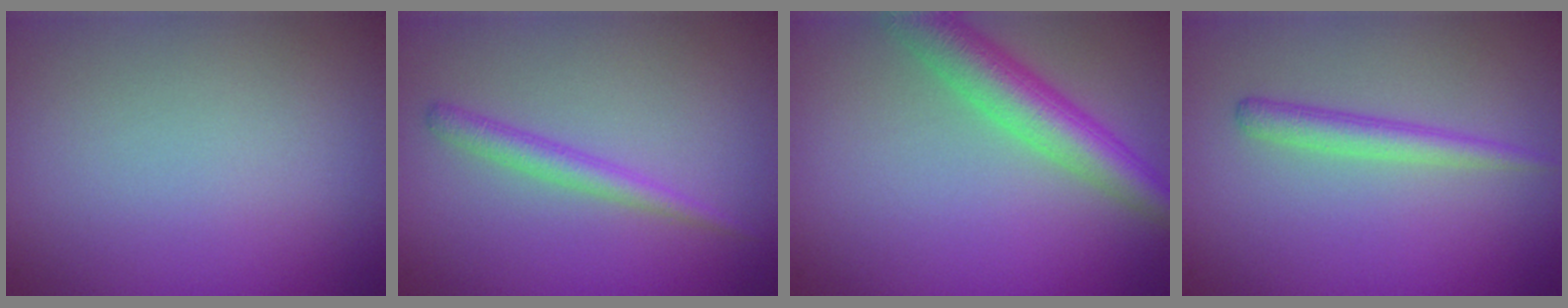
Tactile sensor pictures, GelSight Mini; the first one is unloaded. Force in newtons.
{"total": 1.8, "press": 1.8, "slide": 0.0}
{"total": 5.3, "press": 5.3, "slide": 0.2}
{"total": 1.9, "press": 1.9, "slide": 0.1}